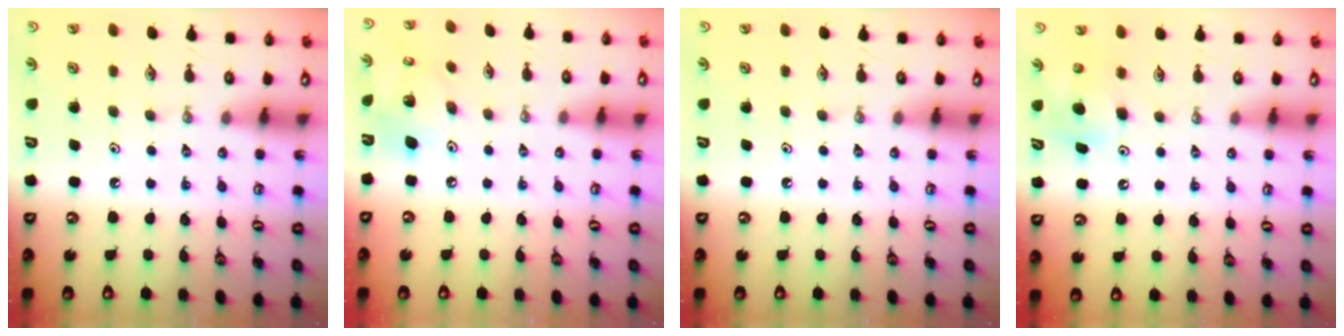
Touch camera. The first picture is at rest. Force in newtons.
{"total": 14.1, "press": 13.8, "slide": 3.1}
{"total": 0.0}
{"total": 6.1, "press": 6.0, "slide": 1.1}